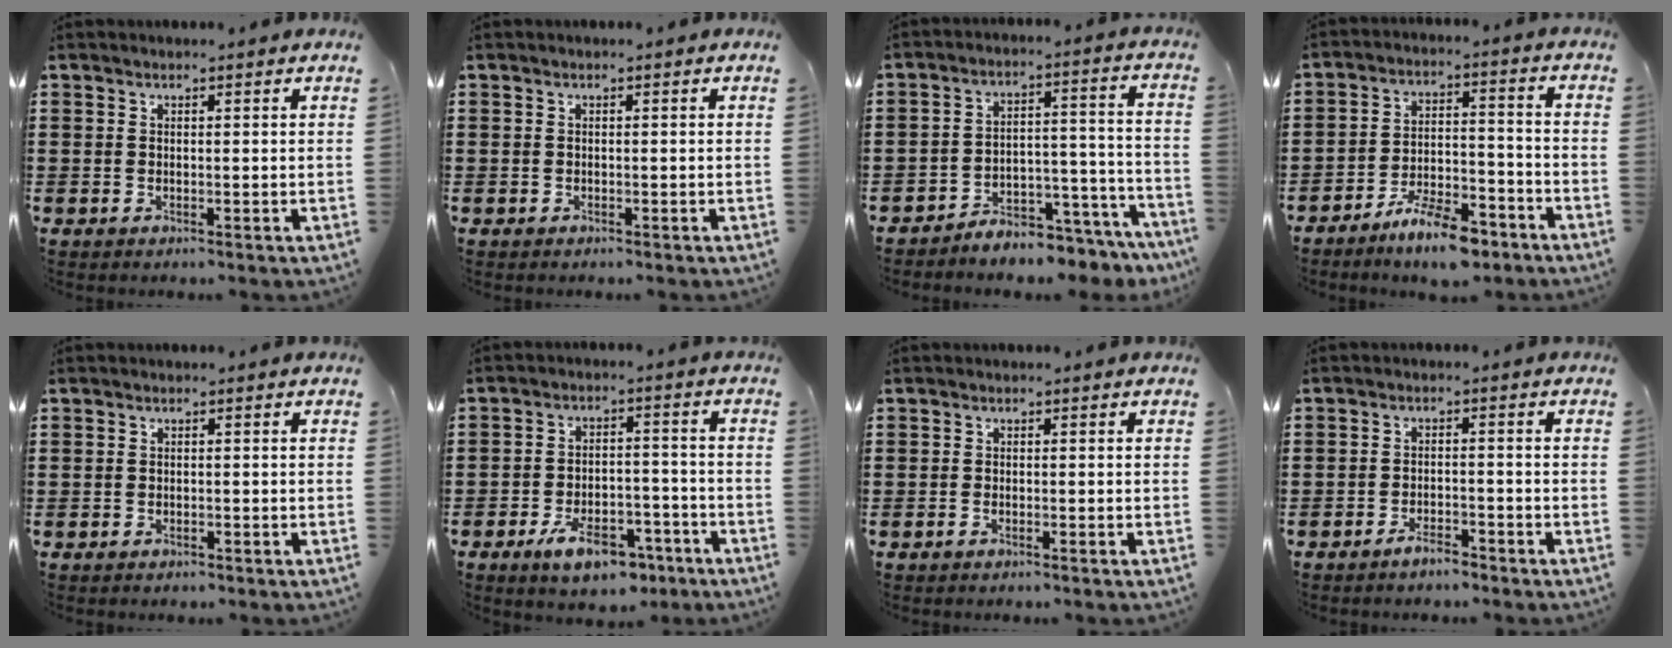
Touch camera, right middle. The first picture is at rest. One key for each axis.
{"total": 0.0}
{"total": 4.9, "fx": -4.8, "fy": 0.3, "fz": 0.6, "tx": -0.013, "ty": 0.008, "tz": -0.096}
{"total": 8.2, "fx": -6.9, "fy": 1.7, "fz": 4.0, "tx": -0.068, "ty": 0.014, "tz": -0.125}
{"total": 0.6, "fx": -0.5, "fy": 0.3, "fz": 0.0, "tx": -0.001, "ty": 0.000, "tz": -0.012}
{"total": 7.9, "fx": -5.4, "fy": 3.0, "fz": 4.9, "tx": -0.091, "ty": 0.009, "tz": -0.094}
{"total": 0.7, "fx": -0.5, "fy": 0.1, "fz": 0.5, "tx": -0.010, "ty": -0.002, "tz": -0.009}
{"total": 2.7, "fx": -2.4, "fy": 0.4, "fz": 1.1, "tx": -0.022, "ty": 0.002, "tz": -0.044}